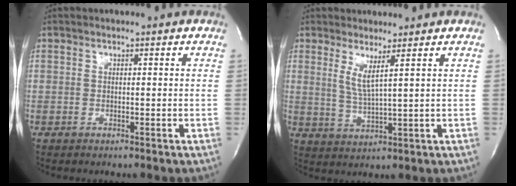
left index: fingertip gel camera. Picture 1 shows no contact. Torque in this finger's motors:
{"motor_torque": [-0.09, -0.03, 0.18, 0.02]}